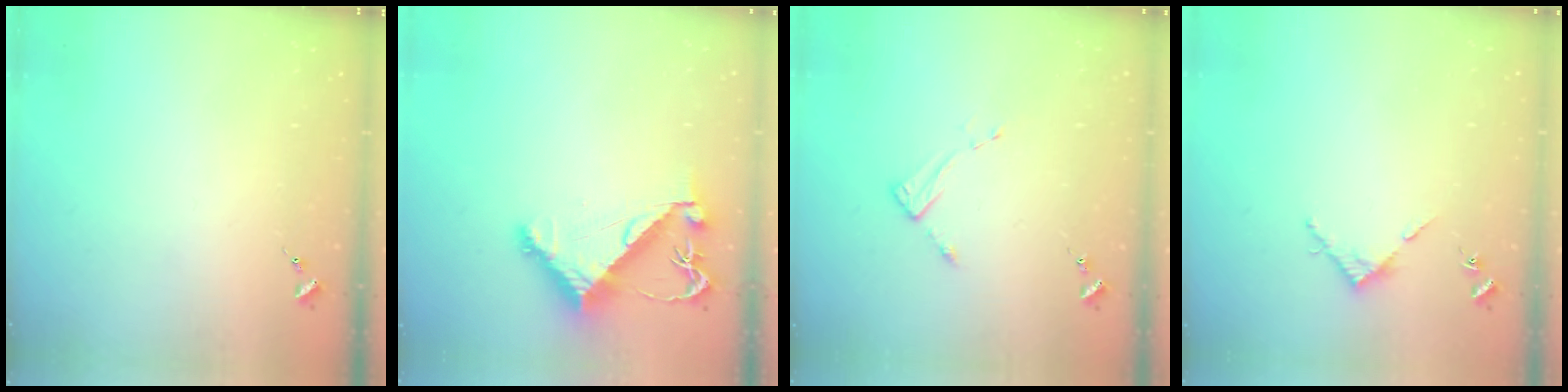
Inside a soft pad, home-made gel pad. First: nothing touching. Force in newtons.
{"total": 8.0, "press": 8.0, "slide": 0.7}
{"total": 2.6, "press": 2.6, "slide": 0.4}
{"total": 4.7, "press": 4.7, "slide": 0.2}